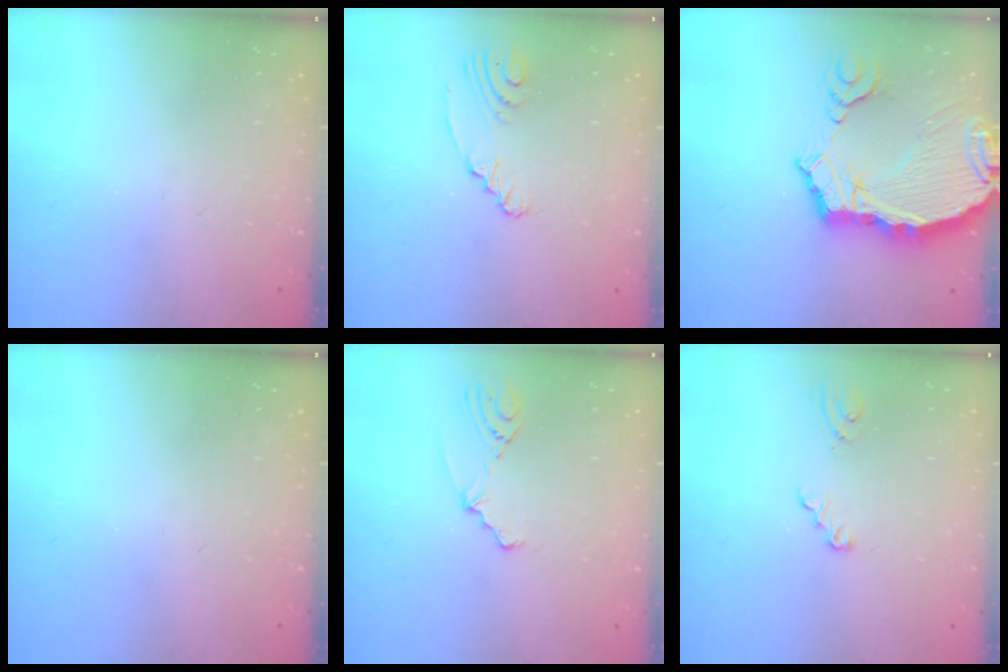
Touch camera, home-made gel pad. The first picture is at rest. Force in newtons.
{"total": 3.5, "press": 2.6, "slide": 2.4}
{"total": 13.7, "press": 13.6, "slide": 1.8}
{"total": 0.0}
{"total": 2.7, "press": 2.3, "slide": 1.6}
{"total": 2.1, "press": 2.1, "slide": 0.2}